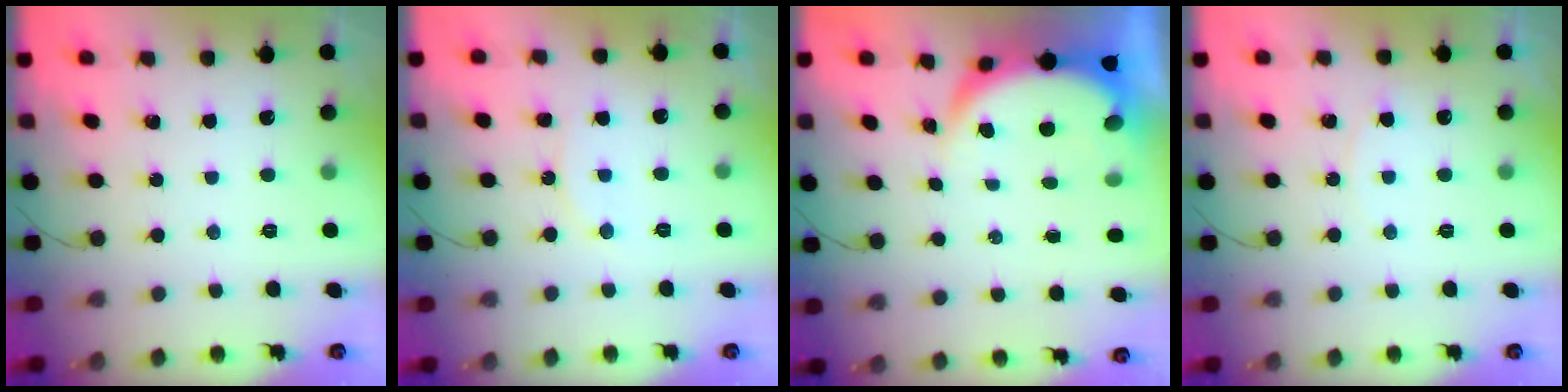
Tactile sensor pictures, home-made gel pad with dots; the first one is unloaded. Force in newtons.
{"total": 7.0, "press": 7.0, "slide": 0.6}
{"total": 5.7, "press": 5.6, "slide": 0.9}
{"total": 2.7, "press": 2.7, "slide": 0.3}